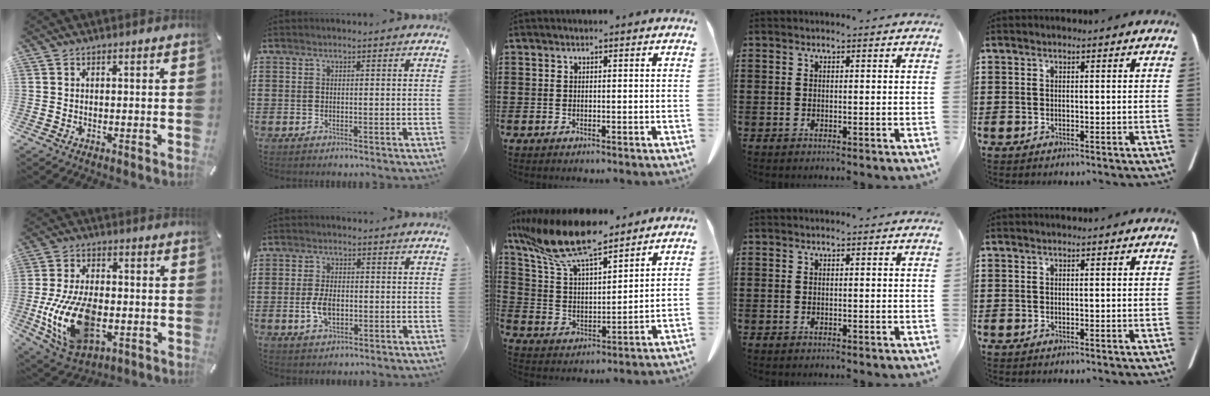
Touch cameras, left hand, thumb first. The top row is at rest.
{"thumb": {"total": 18.1, "force": [-4.0, 11.2, 13.6], "torque": [-0.288, -0.001, -0.065]}, "index": {"total": 4.7, "force": [-0.6, 2.5, 3.9], "torque": [-0.091, -0.004, -0.016]}, "middle": {"total": 12.8, "force": [10.0, 2.1, 7.6], "torque": [-0.192, -0.050, 0.174]}}